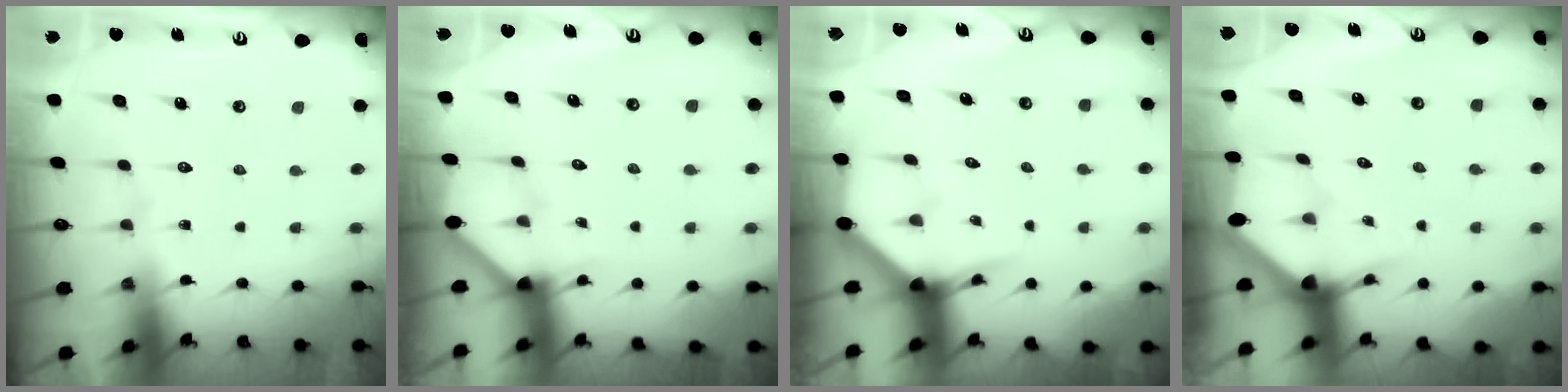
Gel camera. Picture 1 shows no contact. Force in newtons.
{"total": 2.2, "press": 2.2, "slide": 0.4}
{"total": 4.0, "press": 4.0, "slide": 0.2}
{"total": 3.1, "press": 3.1, "slide": 0.2}